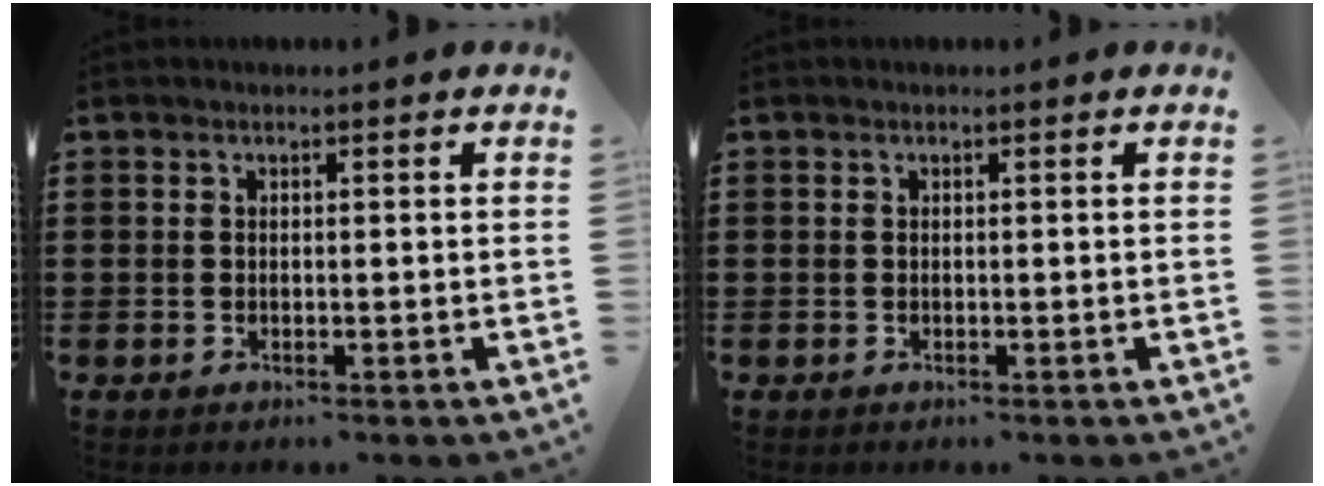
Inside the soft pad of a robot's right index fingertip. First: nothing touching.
{"total": 0.0}